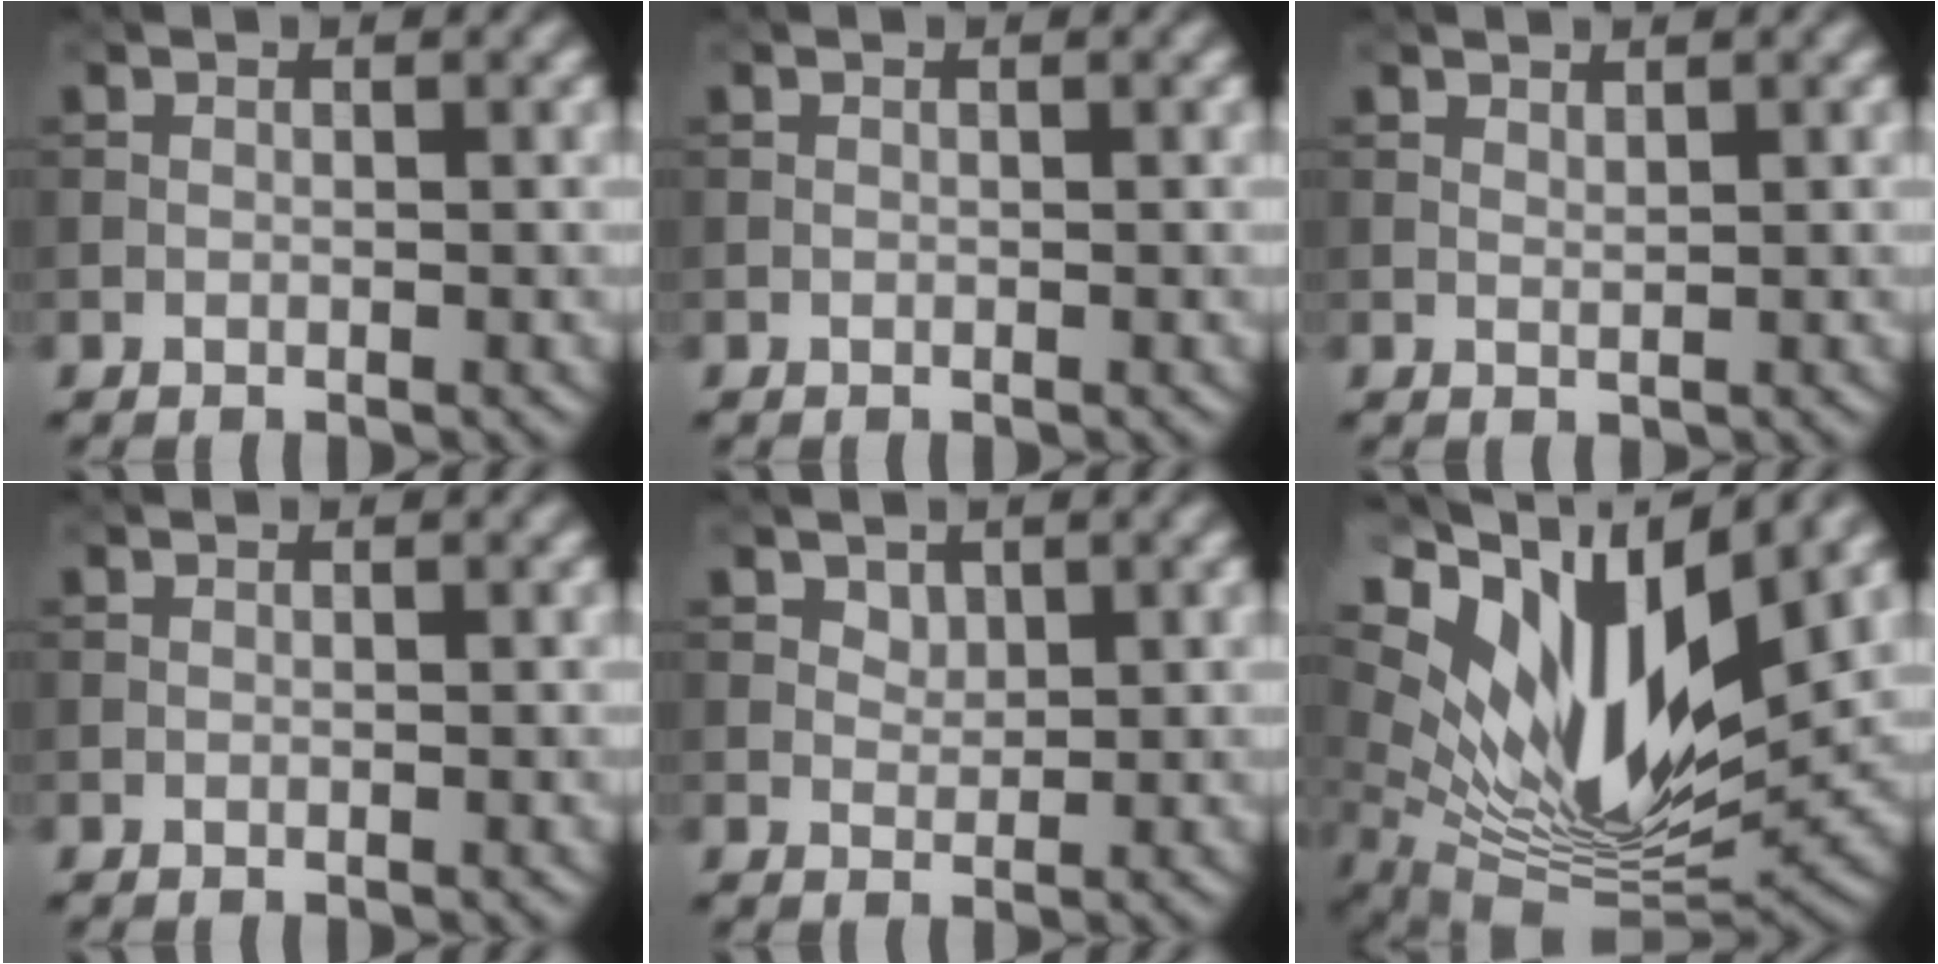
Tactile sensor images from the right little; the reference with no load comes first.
{"total": 0.0}
{"total": 0.7, "force": [0.6, 0.0, 0.2], "torque": [-0.003, -0.001, 0.014]}
{"total": 0.0}
{"total": 1.0, "force": [0.7, 0.7, 0.3], "torque": [-0.006, -0.004, 0.013]}
{"total": 15.6, "force": [6.0, 6.8, 12.6], "torque": [-0.249, 0.006, 0.108]}